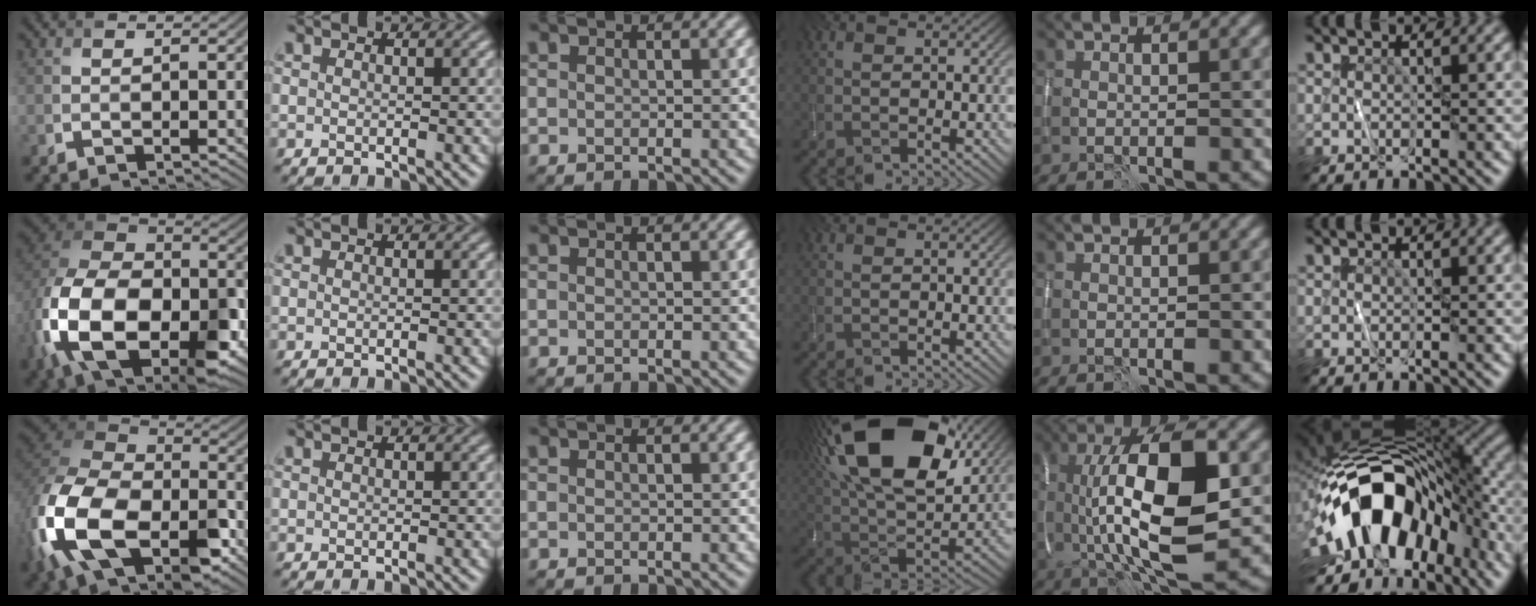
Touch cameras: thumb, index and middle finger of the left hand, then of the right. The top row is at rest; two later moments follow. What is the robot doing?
{"motion": "wipe", "object": "whiteboard"}